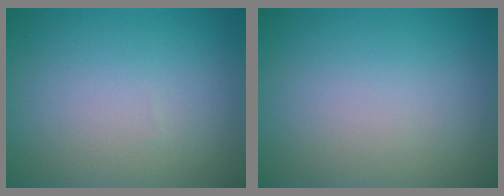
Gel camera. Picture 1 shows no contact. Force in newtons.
{"total": 0.0}